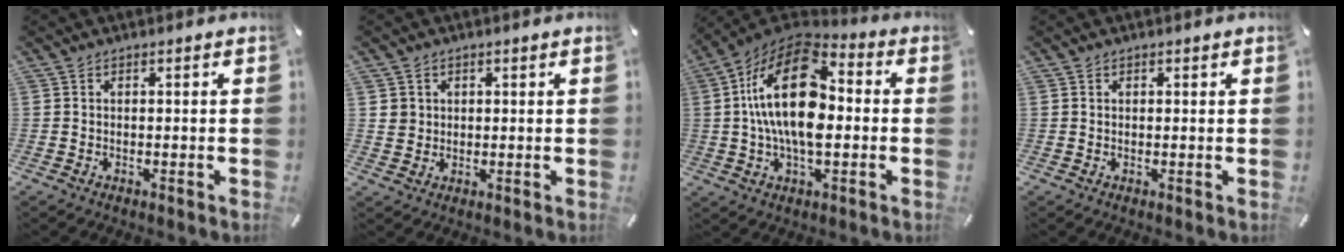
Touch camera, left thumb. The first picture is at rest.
{"total": 3.4, "force": [1.1, 3.2, -0.1], "torque": [0.000, 0.004, 0.019]}
{"total": 20.7, "force": [0.6, 11.4, 17.3], "torque": [-0.332, 0.002, 0.006]}
{"total": 0.6, "force": [0.3, 0.5, 0.1], "torque": [-0.001, 0.002, 0.006]}